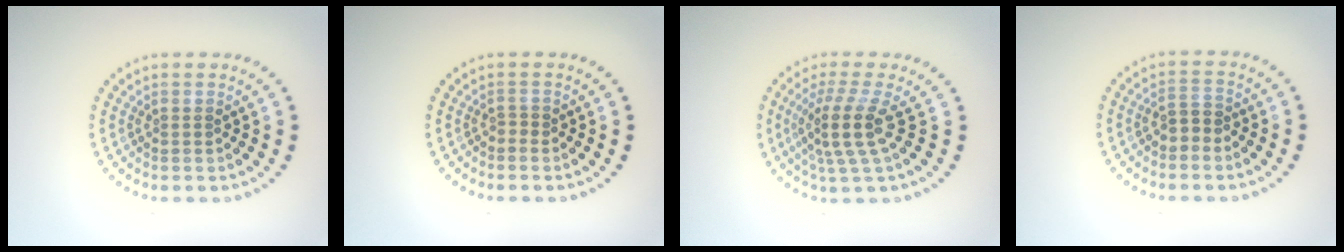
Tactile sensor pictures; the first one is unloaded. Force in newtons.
{"total": 0.5, "press": 0.3, "slide": 0.4}
{"total": 3.9, "press": 2.8, "slide": 2.7}
{"total": 1.9, "press": 1.8, "slide": 0.8}